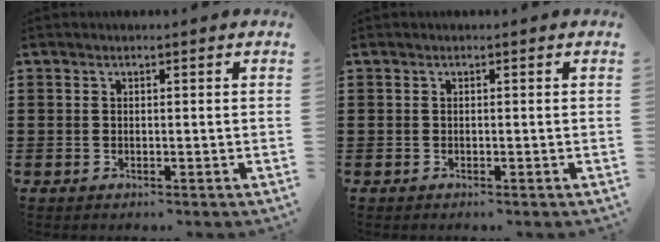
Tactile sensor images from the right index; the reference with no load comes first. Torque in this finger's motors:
{"motor_torque": [0.29, 0.82, 0.05, 0.00]}